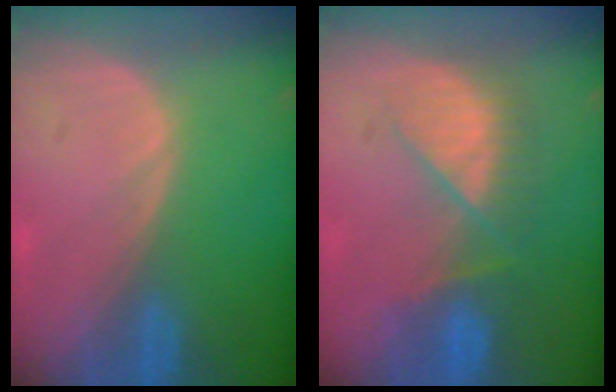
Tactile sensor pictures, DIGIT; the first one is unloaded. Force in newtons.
{"total": 7.2, "press": 7.0, "slide": 1.7}